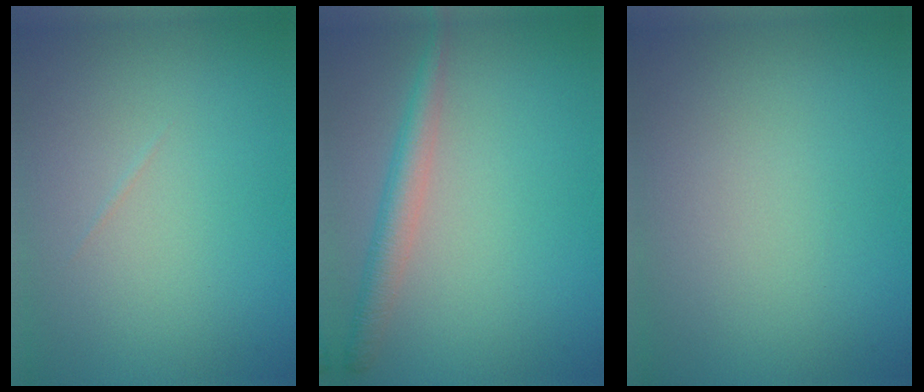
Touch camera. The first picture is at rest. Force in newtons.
{"total": 2.8, "press": 2.8, "slide": 0.2}
{"total": 0.0}